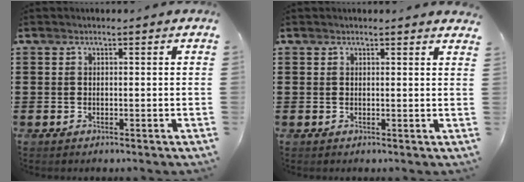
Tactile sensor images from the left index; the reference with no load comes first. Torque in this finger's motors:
{"motor_torque": [0.88, -1.15, 0.00, 0.00]}